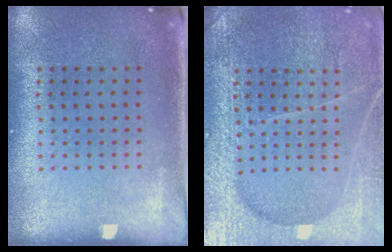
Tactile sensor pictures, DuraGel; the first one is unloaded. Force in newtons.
{"total": 6.7, "press": 6.6, "slide": 0.9}